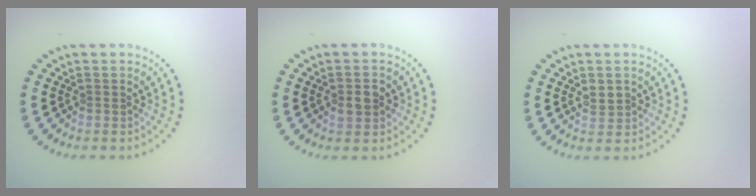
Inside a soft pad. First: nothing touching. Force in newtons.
{"total": 2.5, "press": 2.5, "slide": 0.1}
{"total": 1.2, "press": 1.2, "slide": 0.2}